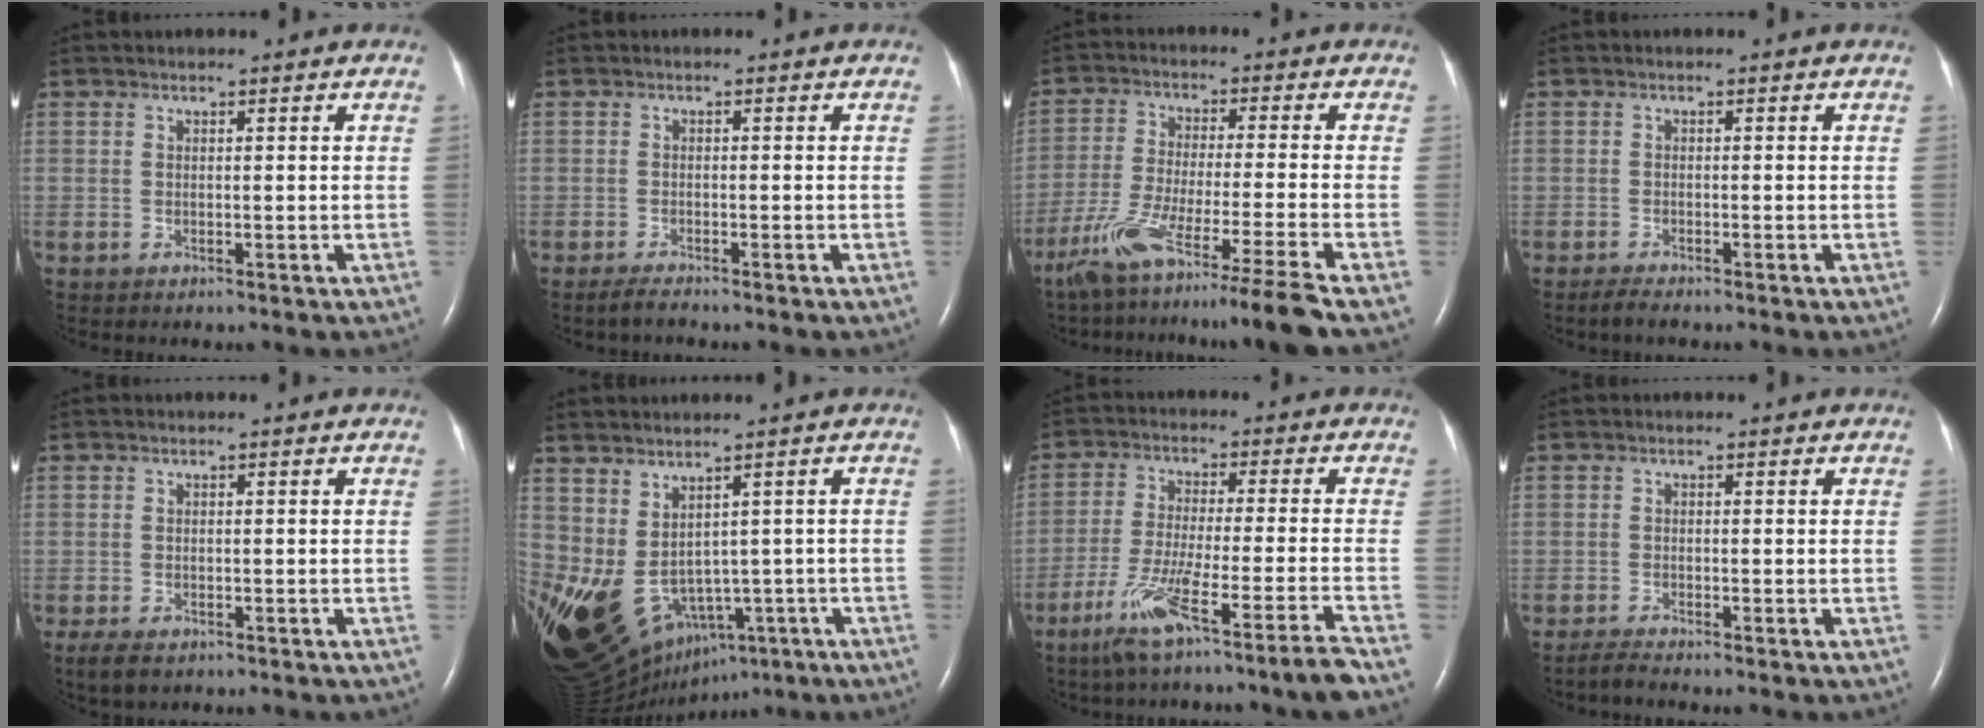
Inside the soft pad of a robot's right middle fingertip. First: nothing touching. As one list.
[{"total": 1.8, "force": [-1.6, 0.0, 0.9], "torque": [-0.031, -0.007, -0.031]}, {"total": 13.7, "force": [-10.5, -2.7, 8.4], "torque": [-0.138, -0.054, -0.172]}, {"total": 1.7, "force": [-1.4, 0.1, 0.9], "torque": [-0.031, -0.007, -0.028]}, {"total": 3.6, "force": [-2.4, 1.6, 2.0], "torque": [-0.042, -0.009, -0.035]}, {"total": 22.5, "force": [-9.3, 14.1, 14.9], "torque": [-0.333, -0.039, -0.116]}, {"total": 12.6, "force": [-8.7, -2.1, 8.9], "torque": [-0.154, -0.037, -0.147]}, {"total": 1.8, "force": [-1.6, -0.2, 0.6], "torque": [-0.026, -0.008, -0.034]}]